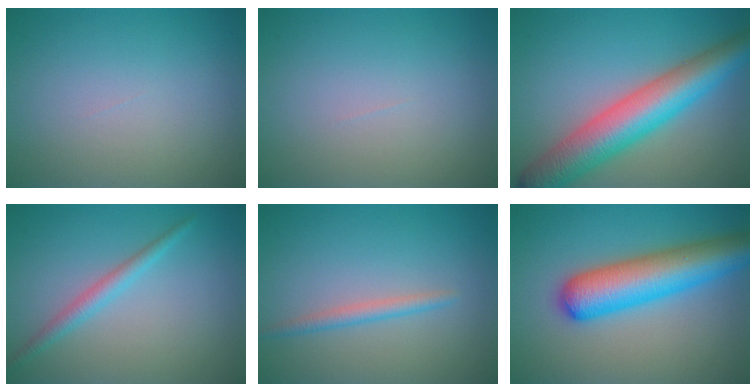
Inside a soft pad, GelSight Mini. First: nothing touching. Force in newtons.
{"total": 0.0}
{"total": 9.0, "press": 9.0, "slide": 0.2}
{"total": 2.0, "press": 2.0, "slide": 0.0}
{"total": 1.6, "press": 1.6, "slide": 0.0}
{"total": 8.2, "press": 8.1, "slide": 0.3}